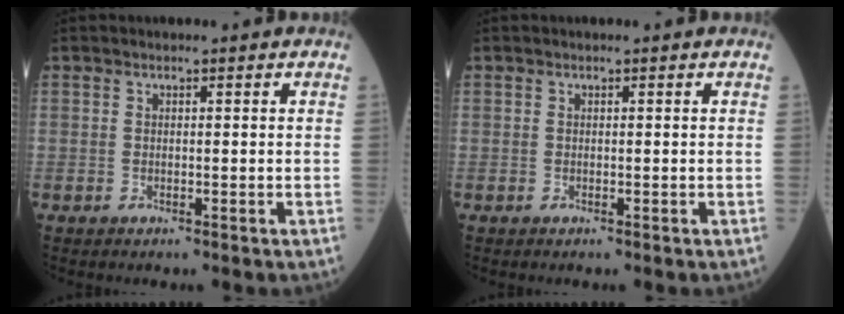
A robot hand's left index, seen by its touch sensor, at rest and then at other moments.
{"total": 0.0}